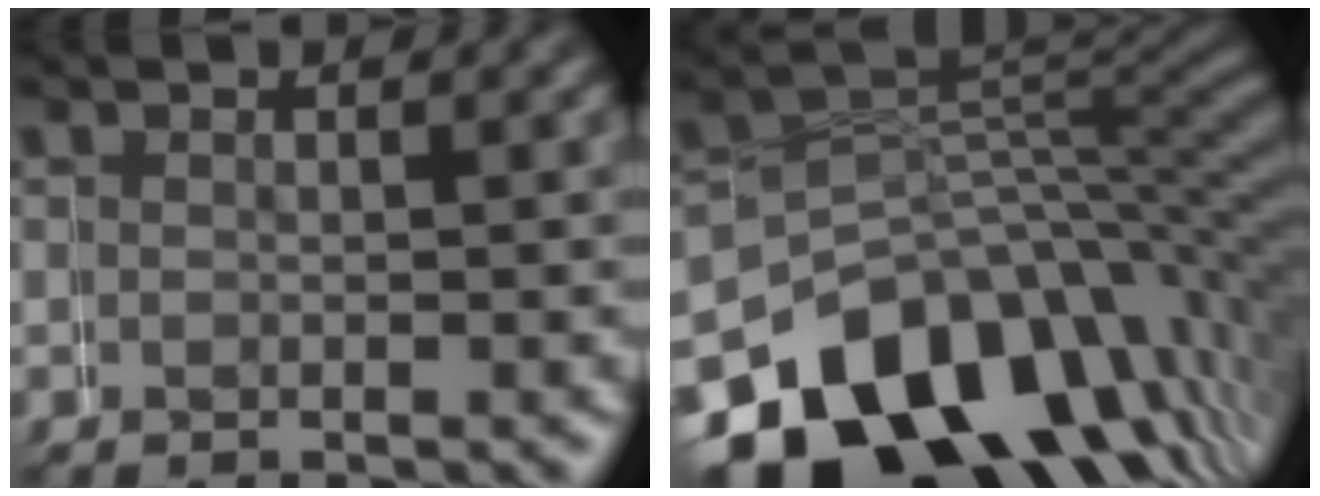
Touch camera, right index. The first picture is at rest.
{"total": 17.1, "force": [-8.1, 11.5, 9.8], "torque": [-0.144, -0.040, -0.112]}